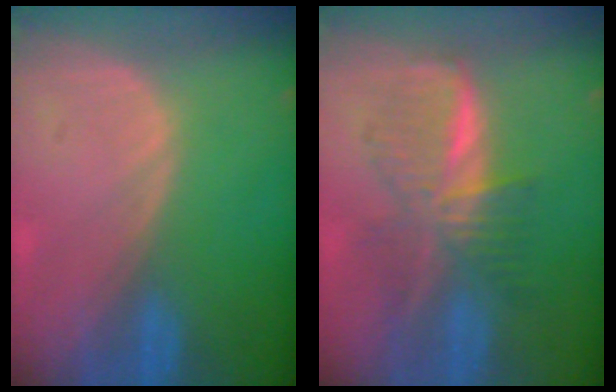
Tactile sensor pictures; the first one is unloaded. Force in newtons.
{"total": 7.2, "press": 7.2, "slide": 0.2}